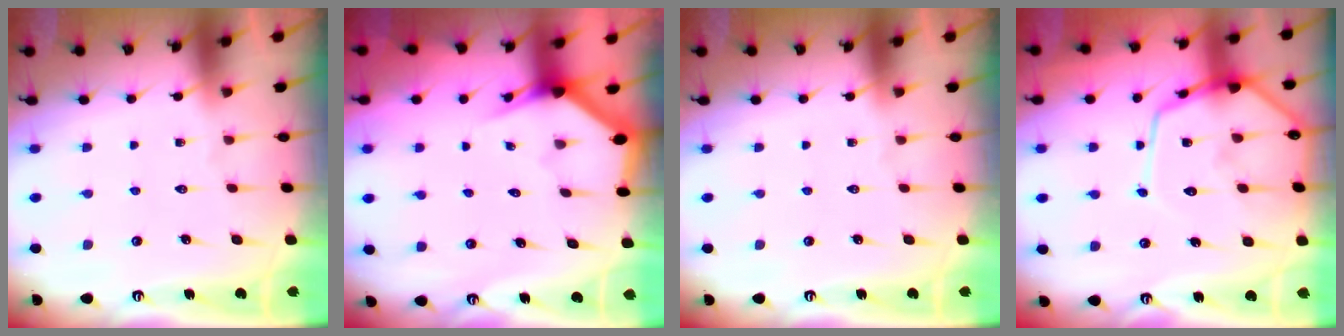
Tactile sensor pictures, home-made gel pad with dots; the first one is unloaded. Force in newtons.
{"total": 2.6, "press": 2.6, "slide": 0.1}
{"total": 0.0}
{"total": 14.3, "press": 14.2, "slide": 1.4}